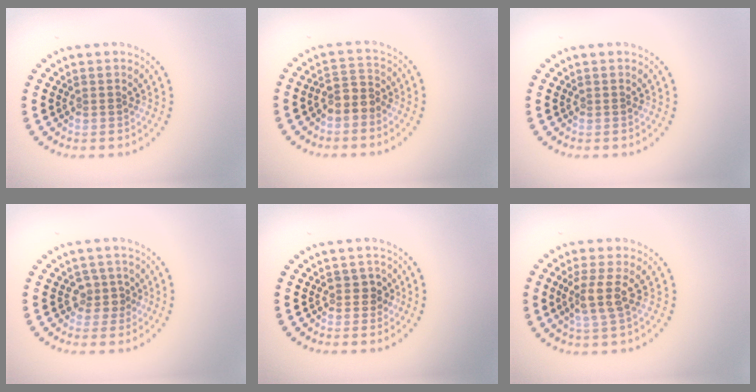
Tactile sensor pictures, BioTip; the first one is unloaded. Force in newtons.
{"total": 2.3, "press": 1.9, "slide": 1.3}
{"total": 0.0}
{"total": 1.9, "press": 1.4, "slide": 1.2}
{"total": 1.1, "press": 1.0, "slide": 0.5}
{"total": 2.8, "press": 2.3, "slide": 1.7}